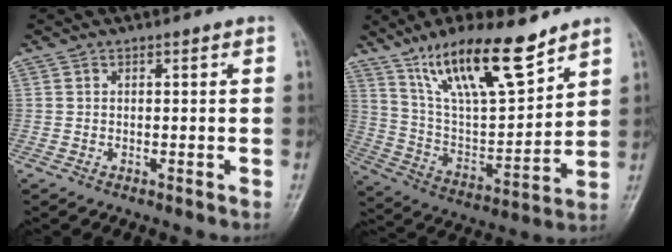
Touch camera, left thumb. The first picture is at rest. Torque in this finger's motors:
{"motor_torque": [0.25, 0.29, 1.47, -1.30, 0.44]}